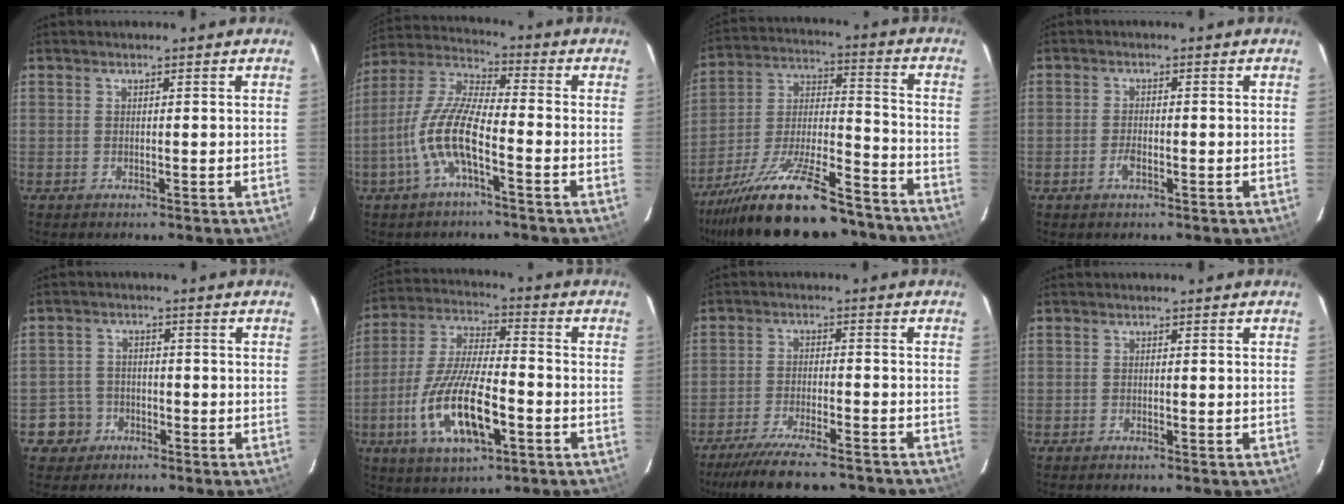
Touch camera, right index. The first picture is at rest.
{"total": 11.3, "force": [-4.5, 2.6, 10.1], "torque": [-0.222, 0.004, -0.090]}
{"total": 26.7, "force": [-20.6, 7.5, 15.3], "torque": [-0.280, -0.025, -0.312]}
{"total": 2.5, "force": [-1.2, 1.1, 1.9], "torque": [-0.041, 0.000, -0.023]}
{"total": 4.9, "force": [-2.4, 4.3, -0.1], "torque": [-0.007, 0.019, -0.044]}
{"total": 16.7, "force": [-6.1, 5.6, 14.6], "torque": [-0.310, -0.015, -0.109]}
{"total": 16.0, "force": [-13.9, 3.2, 7.2], "torque": [-0.149, -0.023, -0.210]}
{"total": 0.7, "force": [-0.6, 0.1, 0.3], "torque": [-0.009, -0.001, -0.012]}